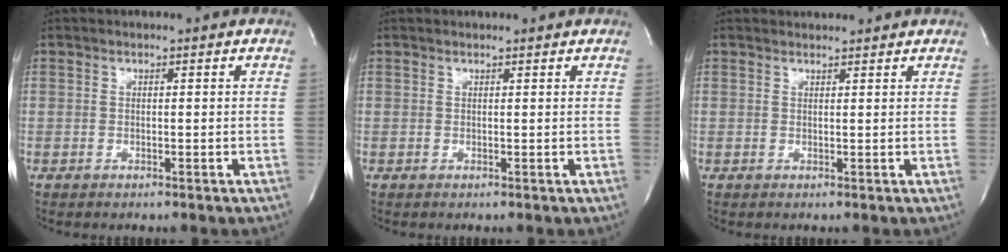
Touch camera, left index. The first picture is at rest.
{"total": 1.3, "force": [1.3, 0.0, 0.1], "torque": [-0.009, 0.009, 0.019]}
{"total": 2.2, "force": [2.2, 0.2, 0.0], "torque": [-0.011, 0.016, 0.035]}